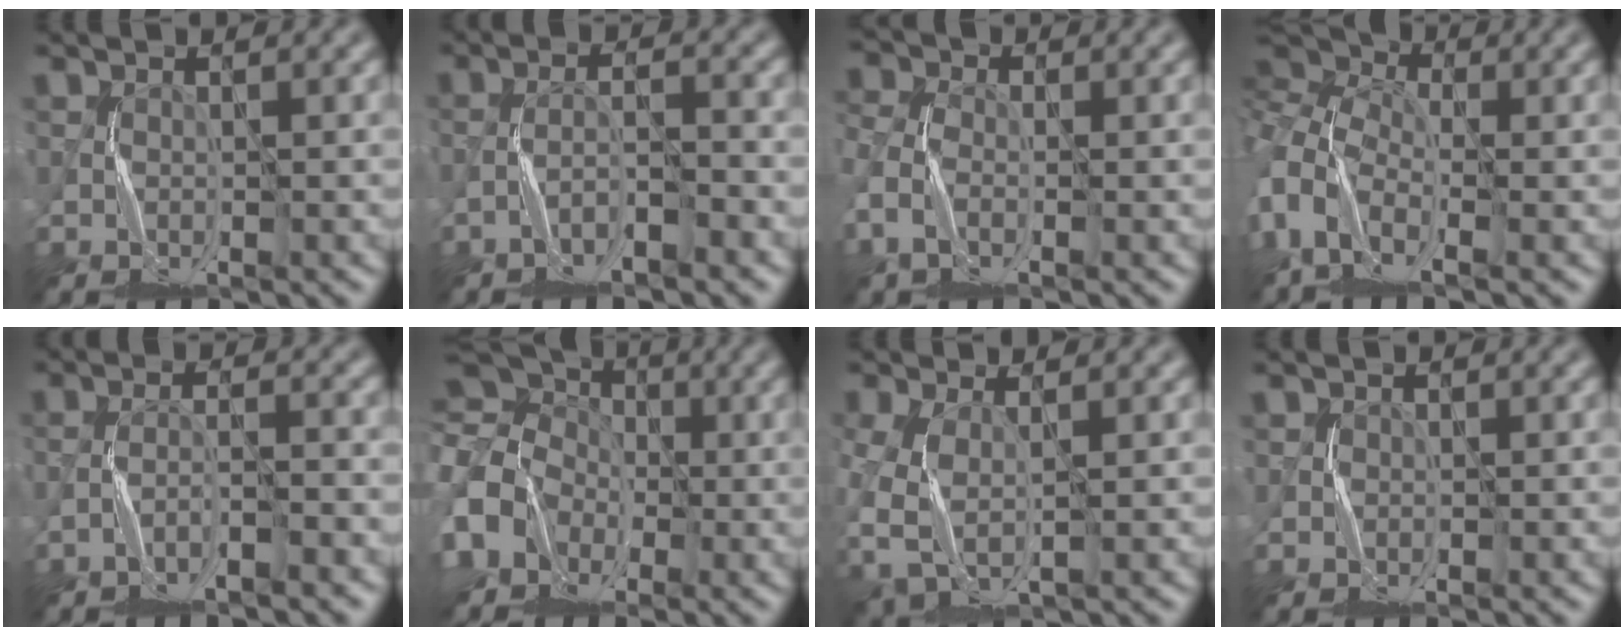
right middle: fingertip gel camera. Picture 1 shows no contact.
{"total": 2.4, "force": [-2.0, 0.1, 1.3], "torque": [-0.022, 0.016, -0.042]}
{"total": 4.8, "force": [-1.6, 3.5, 2.8], "torque": [-0.085, -0.003, -0.034]}
{"total": 9.5, "force": [-2.2, 6.3, 6.8], "torque": [-0.160, -0.001, -0.033]}
{"total": 2.6, "force": [-2.2, 0.2, 1.4], "torque": [-0.021, 0.014, -0.047]}
{"total": 11.7, "force": [-0.9, 10.3, 5.4], "torque": [-0.129, 0.034, -0.063]}
{"total": 4.4, "force": [-1.2, 2.7, 3.2], "torque": [-0.100, -0.011, -0.021]}
{"total": 1.1, "force": [-0.2, 1.0, 0.2], "torque": [-0.002, 0.001, -0.006]}